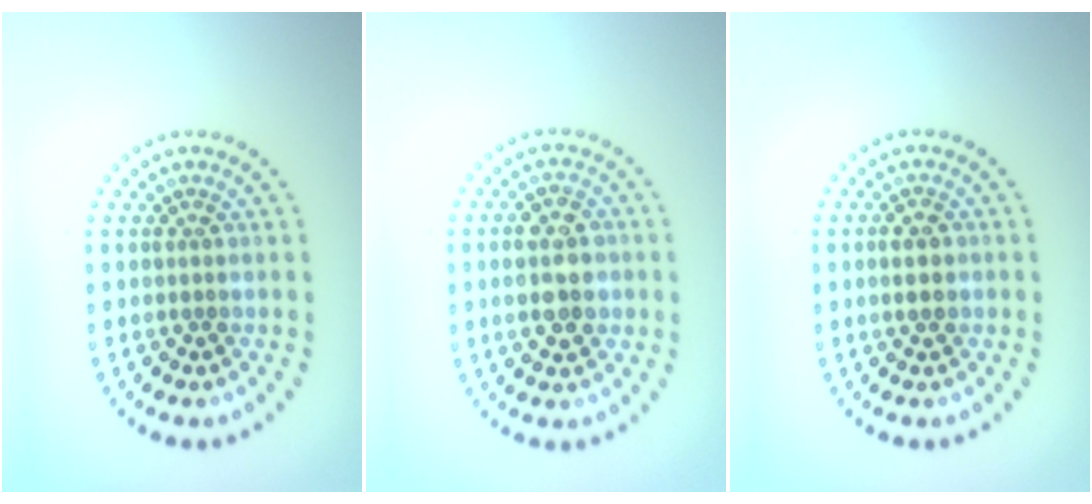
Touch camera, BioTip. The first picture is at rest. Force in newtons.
{"total": 4.2, "press": 4.2, "slide": 0.4}
{"total": 1.8, "press": 1.8, "slide": 0.2}